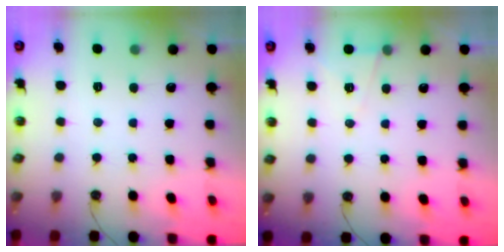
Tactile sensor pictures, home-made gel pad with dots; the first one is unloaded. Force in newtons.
{"total": 5.8, "press": 3.5, "slide": 4.5}